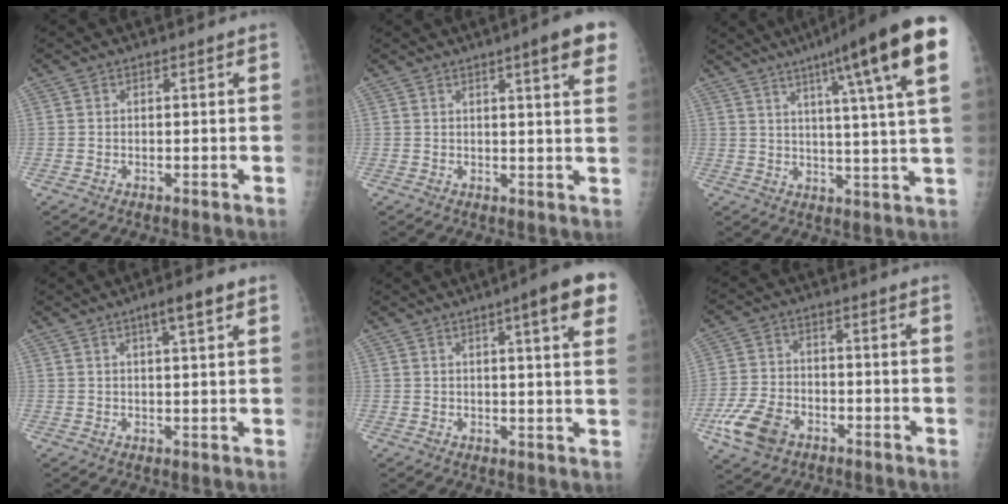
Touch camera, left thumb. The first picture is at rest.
{"total": 8.1, "force": [4.4, 0.9, 6.7], "torque": [-0.077, -0.014, 0.051]}
{"total": 20.5, "force": [10.5, 1.5, 17.6], "torque": [-0.248, -0.020, 0.132]}
{"total": 4.8, "force": [2.5, 0.7, 4.1], "torque": [-0.061, -0.002, 0.038]}
{"total": 10.5, "force": [5.1, 1.3, 9.0], "torque": [-0.107, -0.010, 0.058]}
{"total": 9.3, "force": [-4.6, 6.3, 5.0], "torque": [-0.096, 0.015, -0.083]}